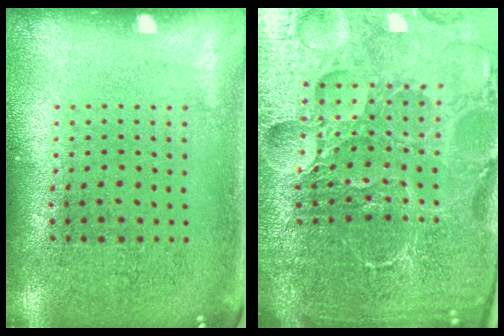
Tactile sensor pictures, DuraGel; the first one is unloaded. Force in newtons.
{"total": 6.7, "press": 5.9, "slide": 3.1}